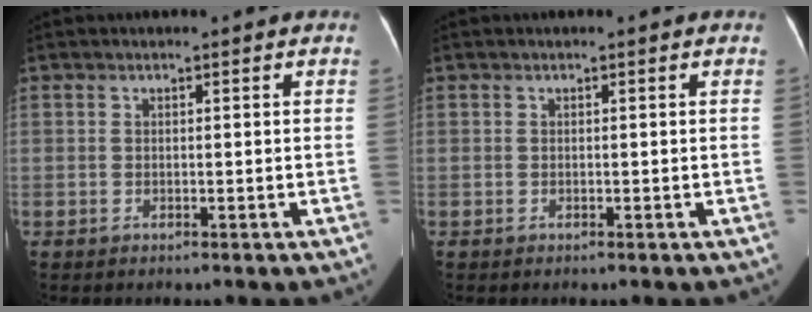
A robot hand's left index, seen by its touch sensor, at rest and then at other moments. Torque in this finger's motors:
{"motor_torque": [-0.26, -0.19, -0.01, -0.01]}